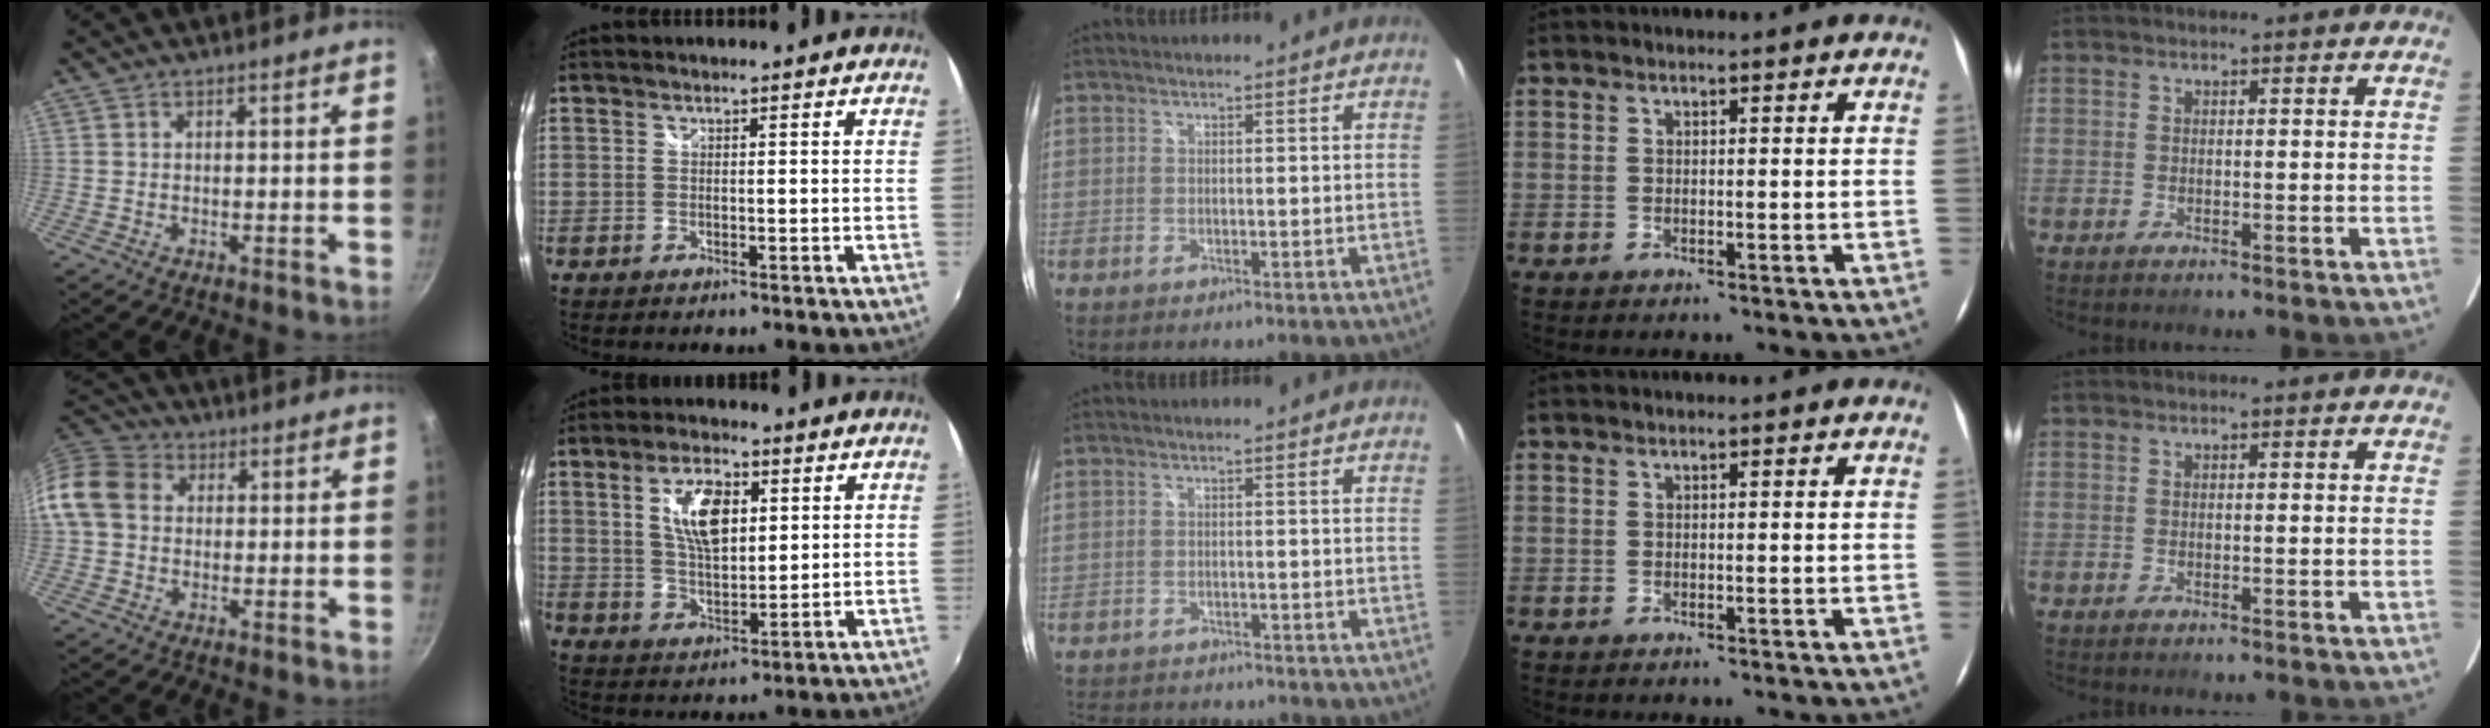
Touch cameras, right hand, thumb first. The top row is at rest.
{"thumb": {"total": 11.7, "force": [1.0, 9.6, 6.5], "torque": [-0.109, 0.027, -0.001]}, "index": {"total": 9.5, "force": [3.1, 4.4, 7.9], "torque": [-0.148, 0.009, 0.058]}, "middle": {"total": 10.8, "force": [-9.5, 3.4, 3.7], "torque": [-0.090, -0.013, -0.139]}}